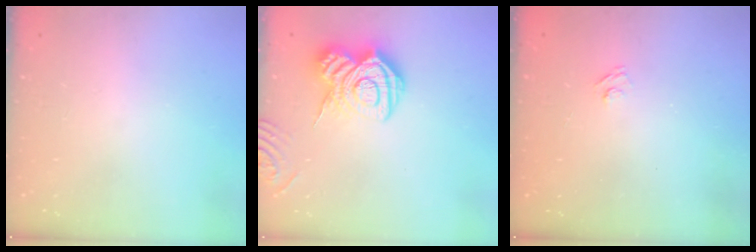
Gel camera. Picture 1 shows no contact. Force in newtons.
{"total": 14.7, "press": 14.6, "slide": 1.0}
{"total": 2.7, "press": 2.5, "slide": 0.9}